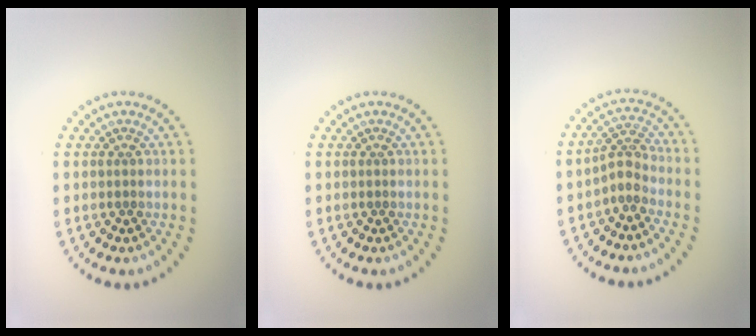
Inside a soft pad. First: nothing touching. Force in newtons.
{"total": 0.0}
{"total": 2.4, "press": 1.7, "slide": 1.7}